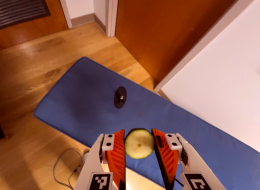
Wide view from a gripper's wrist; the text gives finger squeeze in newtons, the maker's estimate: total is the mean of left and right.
{"total": 11.1, "left": 11.8, "right": 10.4}